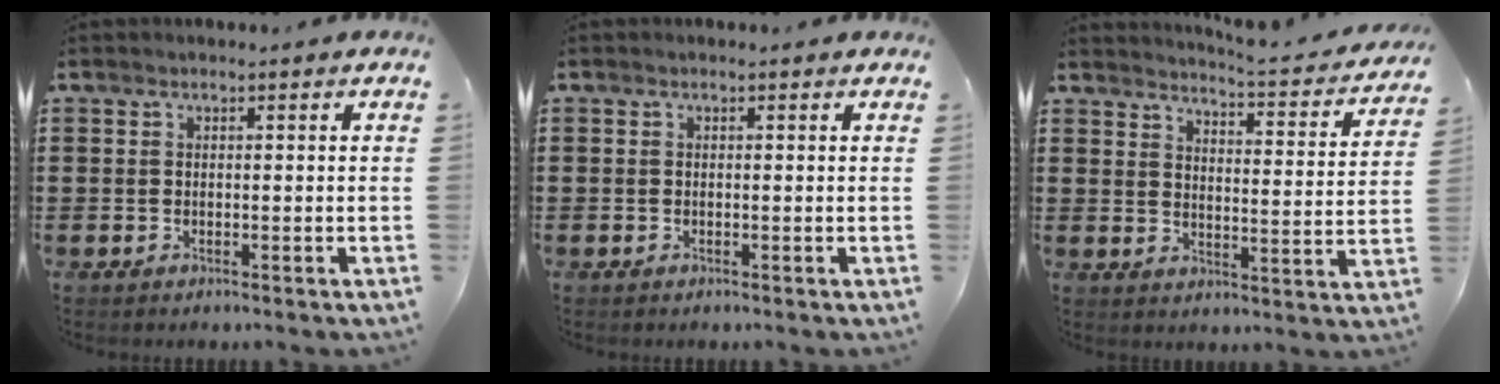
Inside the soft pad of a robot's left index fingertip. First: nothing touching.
{"total": 0.0}
{"total": 3.6, "force": [3.4, -0.5, 1.1], "torque": [-0.027, -0.039, 0.048]}